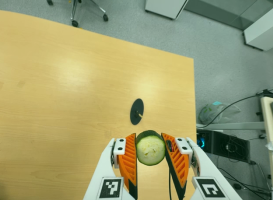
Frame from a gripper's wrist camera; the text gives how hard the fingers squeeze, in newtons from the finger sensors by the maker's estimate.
{"total": 9.5, "left": 9.4, "right": 9.6}